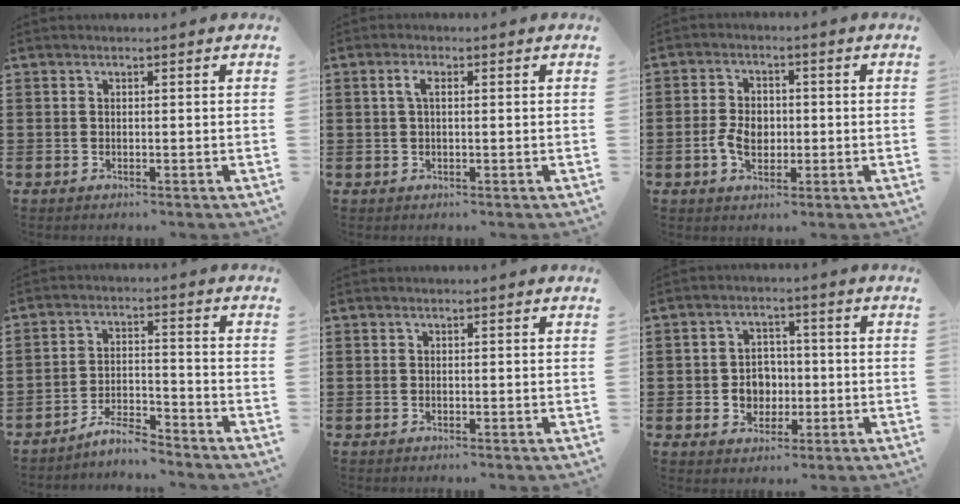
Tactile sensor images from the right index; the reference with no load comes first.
{"total": 2.0, "force": [0.4, 0.7, 1.8], "torque": [-0.038, 0.007, 0.004]}
{"total": 4.5, "force": [-0.8, 3.3, 3.0], "torque": [-0.061, 0.003, -0.019]}
{"total": 5.1, "force": [-4.8, 0.5, 1.6], "torque": [-0.035, 0.005, -0.095]}
{"total": 0.0}
{"total": 4.7, "force": [-0.5, 4.2, 1.9], "torque": [-0.040, 0.008, -0.013]}